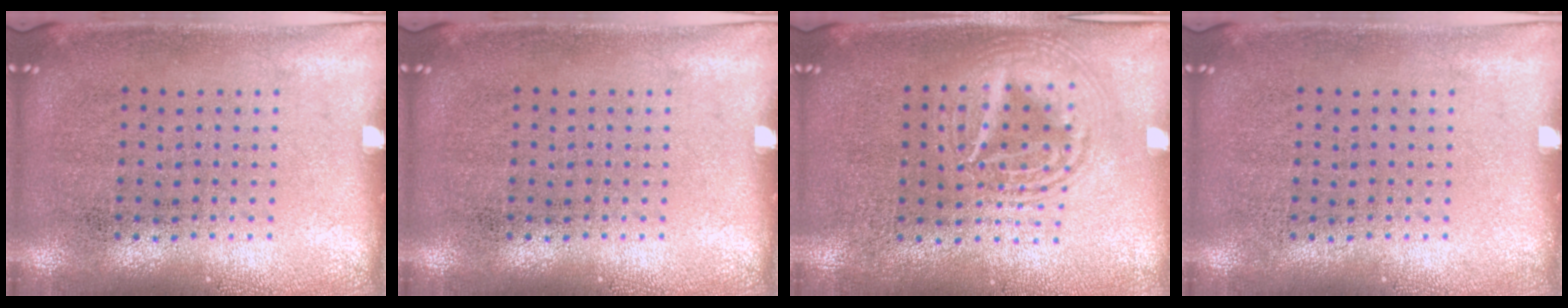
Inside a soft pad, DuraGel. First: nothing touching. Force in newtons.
{"total": 0.0}
{"total": 2.6, "press": 2.5, "slide": 0.3}
{"total": 0.0}